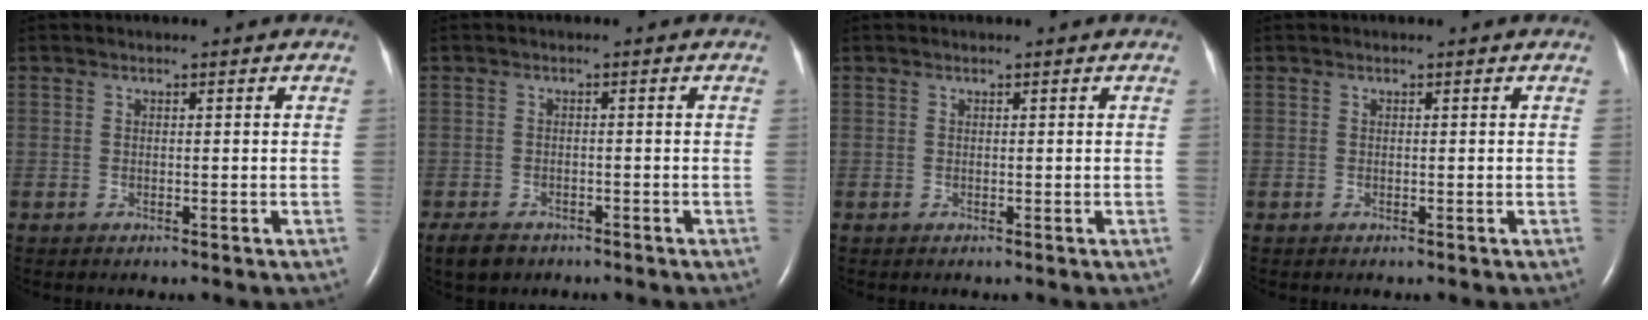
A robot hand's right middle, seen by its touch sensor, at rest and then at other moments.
{"total": 3.6, "force": [-2.8, 2.0, 1.2], "torque": [-0.023, -0.005, -0.042]}
{"total": 0.0}
{"total": 0.0}